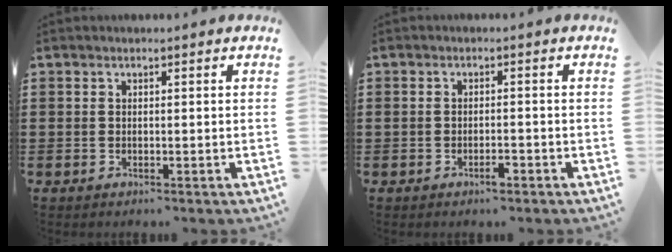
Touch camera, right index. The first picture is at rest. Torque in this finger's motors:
{"motor_torque": [-0.14, 0.06, 0.00, 0.00]}